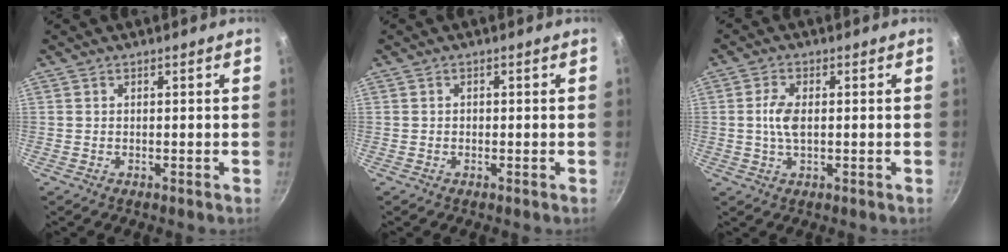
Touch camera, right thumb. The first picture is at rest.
{"total": 0.6, "force": [-0.1, 0.5, 0.2], "torque": [-0.002, 0.003, -0.002]}
{"total": 4.6, "force": [0.1, 2.4, 3.9], "torque": [-0.079, 0.005, -0.001]}